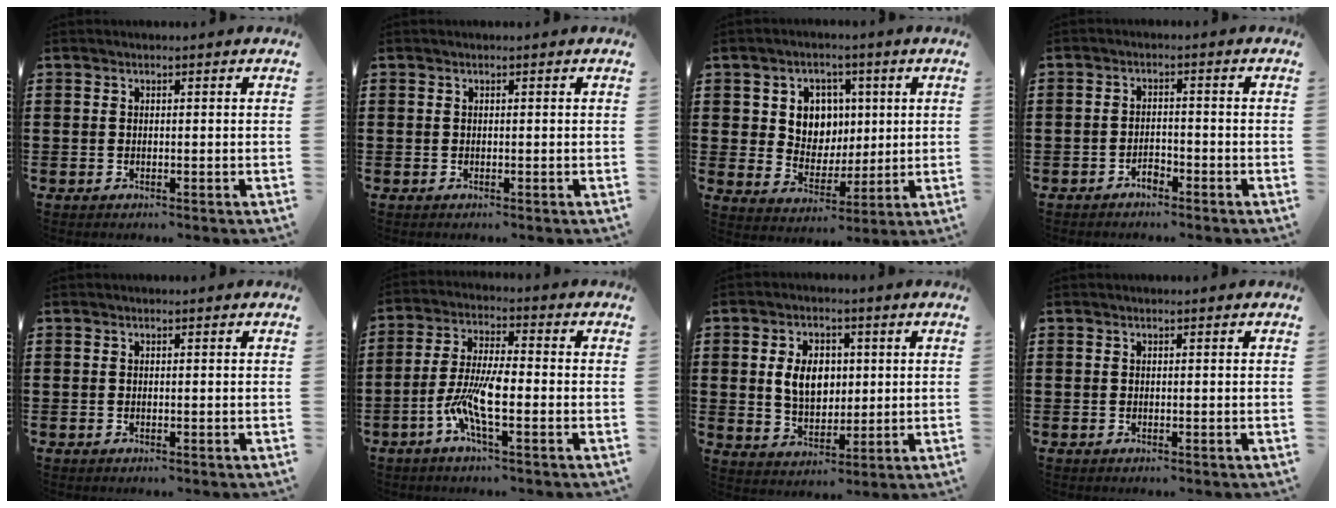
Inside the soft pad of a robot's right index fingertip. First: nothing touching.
{"total": 0.0}
{"total": 6.6, "force": [1.9, 5.9, 2.5], "torque": [-0.062, 0.013, 0.030]}
{"total": 2.1, "force": [-1.8, 0.8, 0.8], "torque": [-0.022, 0.002, -0.037]}
{"total": 0.0}
{"total": 8.0, "force": [-2.9, 1.9, 7.2], "torque": [-0.166, -0.015, -0.063]}
{"total": 6.8, "force": [0.8, 4.9, 4.6], "torque": [-0.093, 0.007, 0.008]}
{"total": 0.0}